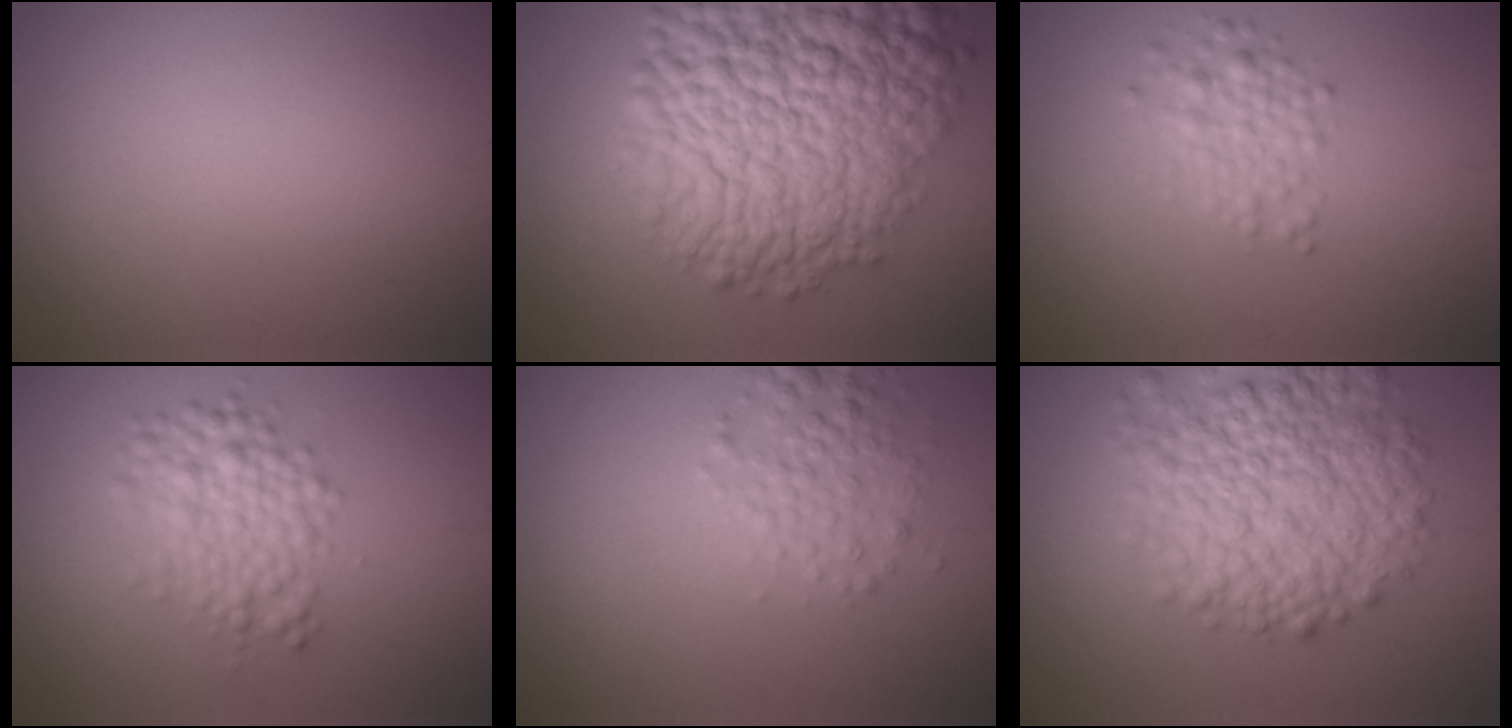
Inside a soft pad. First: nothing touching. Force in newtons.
{"total": 14.9, "press": 14.9, "slide": 0.6}
{"total": 2.5, "press": 2.5, "slide": 0.1}
{"total": 4.0, "press": 4.0, "slide": 0.1}
{"total": 2.7, "press": 2.7, "slide": 0.0}
{"total": 9.2, "press": 9.2, "slide": 0.4}